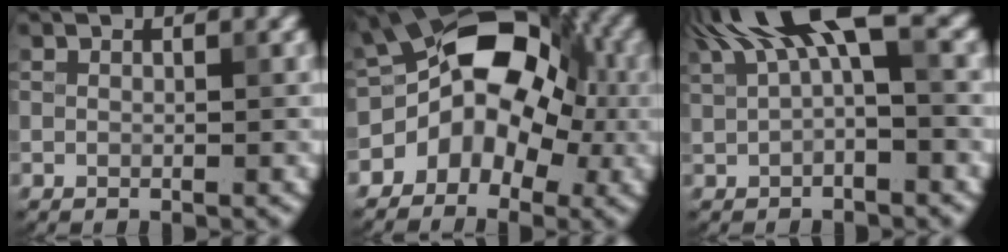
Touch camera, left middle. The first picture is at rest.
{"total": 8.9, "force": [-1.2, 6.4, 6.2], "torque": [-0.069, 0.011, -0.037]}
{"total": 6.7, "force": [3.0, 2.2, 5.6], "torque": [-0.100, 0.015, 0.047]}